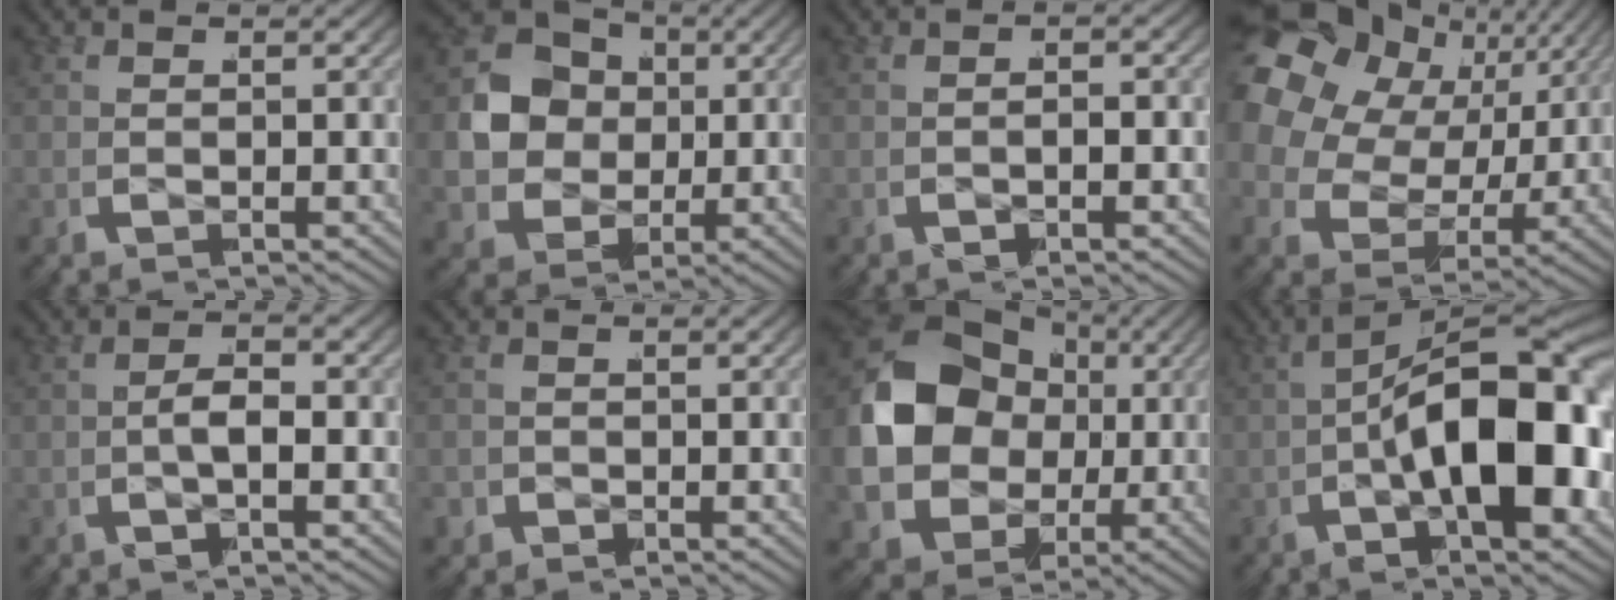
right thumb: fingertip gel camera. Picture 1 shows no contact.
{"total": 13.0, "force": [1.1, 10.6, 7.4], "torque": [-0.193, -0.023, 0.020]}
{"total": 1.5, "force": [-0.9, 0.3, 1.1], "torque": [-0.018, 0.002, -0.019]}
{"total": 14.7, "force": [3.1, 10.8, 9.5], "torque": [-0.195, 0.005, 0.041]}
{"total": 3.0, "force": [-0.9, 1.1, 2.7], "torque": [-0.052, 0.006, -0.022]}
{"total": 1.7, "force": [-0.9, 1.4, 0.2], "torque": [-0.004, -0.002, -0.015]}
{"total": 16.6, "force": [-0.5, 13.0, 10.3], "torque": [-0.263, -0.046, 0.008]}
{"total": 17.8, "force": [-1.7, 8.6, 15.5], "torque": [-0.248, -0.022, -0.017]}